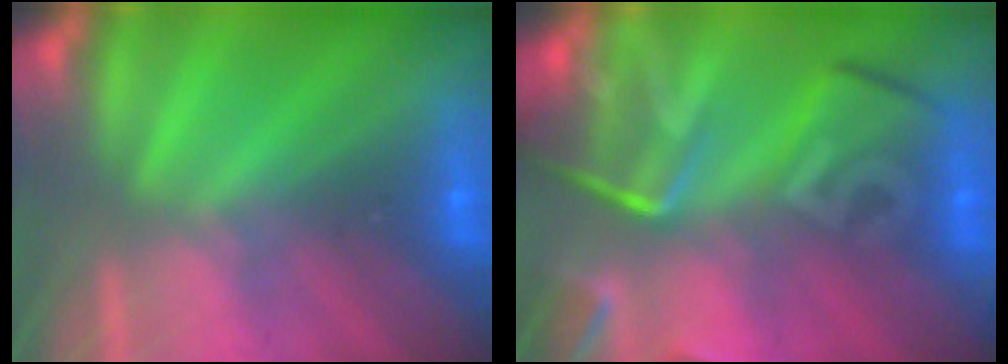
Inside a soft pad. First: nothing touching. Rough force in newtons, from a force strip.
{"total": 9.0}